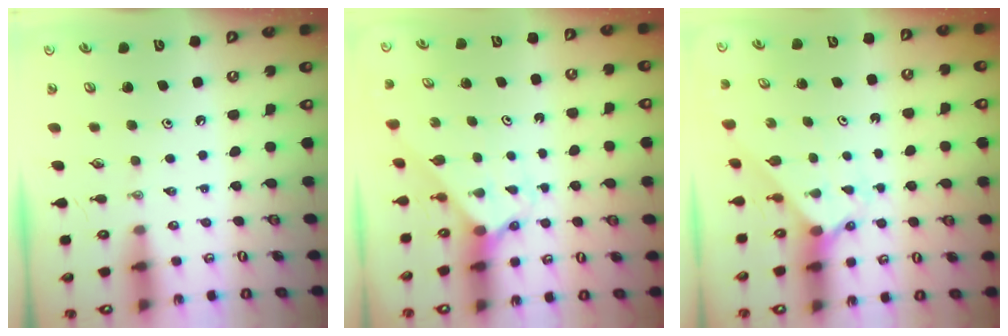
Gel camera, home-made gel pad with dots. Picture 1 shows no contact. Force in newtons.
{"total": 2.1, "press": 2.1, "slide": 0.1}
{"total": 2.1, "press": 2.1, "slide": 0.2}